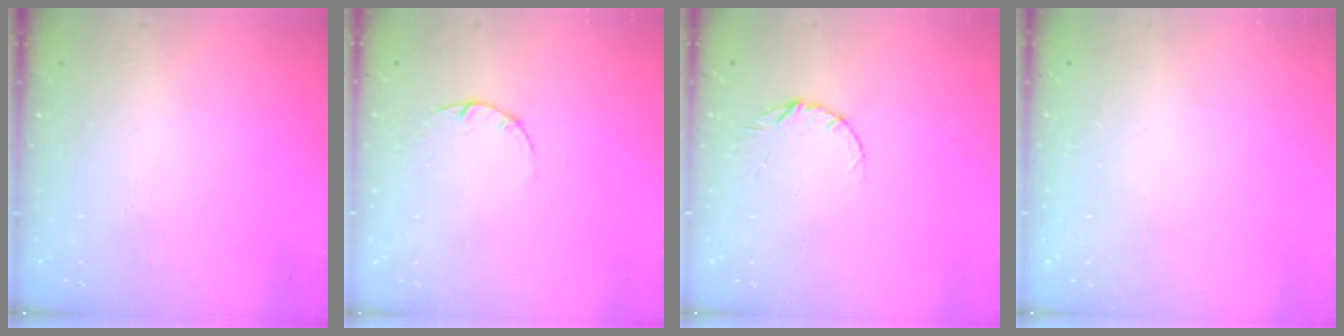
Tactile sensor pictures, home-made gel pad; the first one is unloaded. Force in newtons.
{"total": 2.2, "press": 2.2, "slide": 0.3}
{"total": 4.6, "press": 4.5, "slide": 0.5}
{"total": 2.7, "press": 2.7, "slide": 0.2}